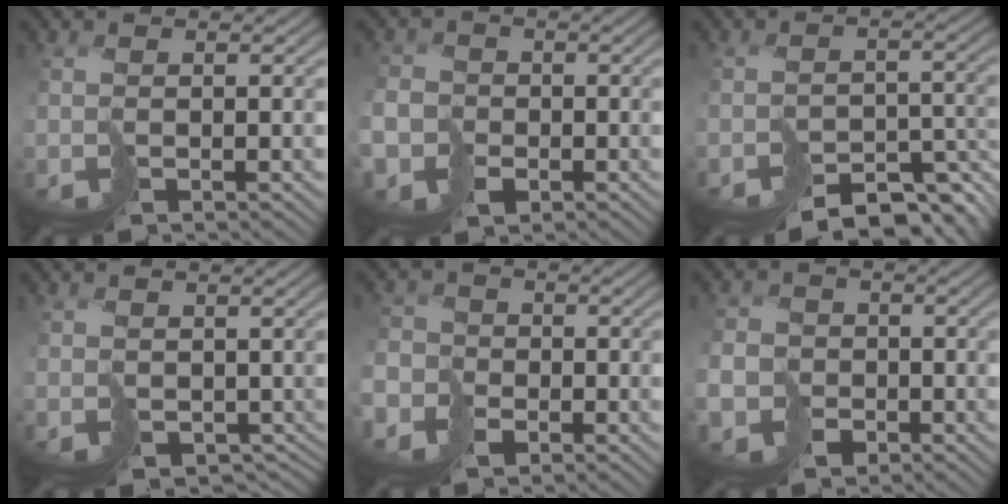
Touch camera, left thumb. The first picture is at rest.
{"total": 6.2, "force": [-2.8, 5.1, 2.0], "torque": [-0.054, -0.026, -0.071]}
{"total": 6.6, "force": [-5.9, 2.1, 2.2], "torque": [-0.020, -0.002, -0.078]}
{"total": 3.3, "force": [0.6, 2.7, 1.7], "torque": [-0.040, -0.022, 0.022]}
{"total": 6.5, "force": [-3.4, 5.3, 1.7], "torque": [-0.052, -0.024, -0.086]}
{"total": 7.3, "force": [-3.4, 6.1, 2.1], "torque": [-0.053, -0.034, -0.081]}